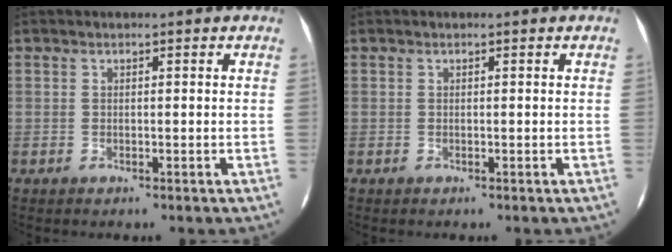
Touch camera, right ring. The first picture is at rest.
{"total": 0.0}